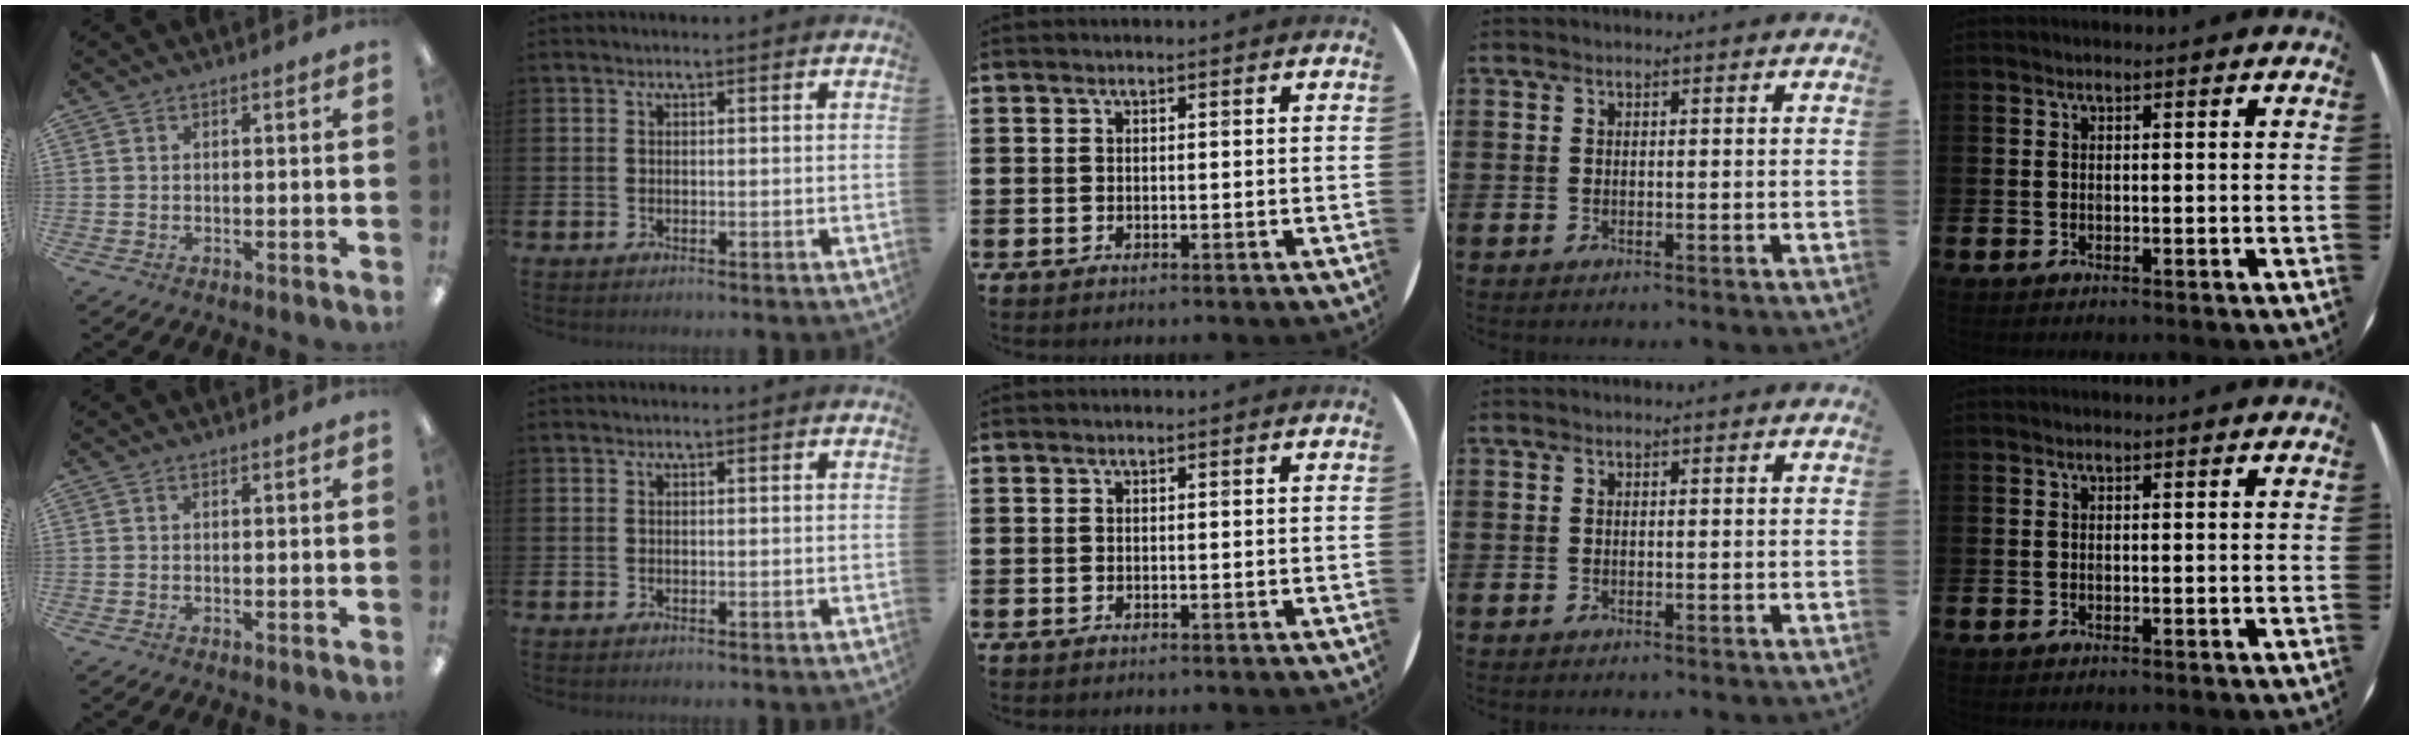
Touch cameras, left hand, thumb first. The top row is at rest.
{}